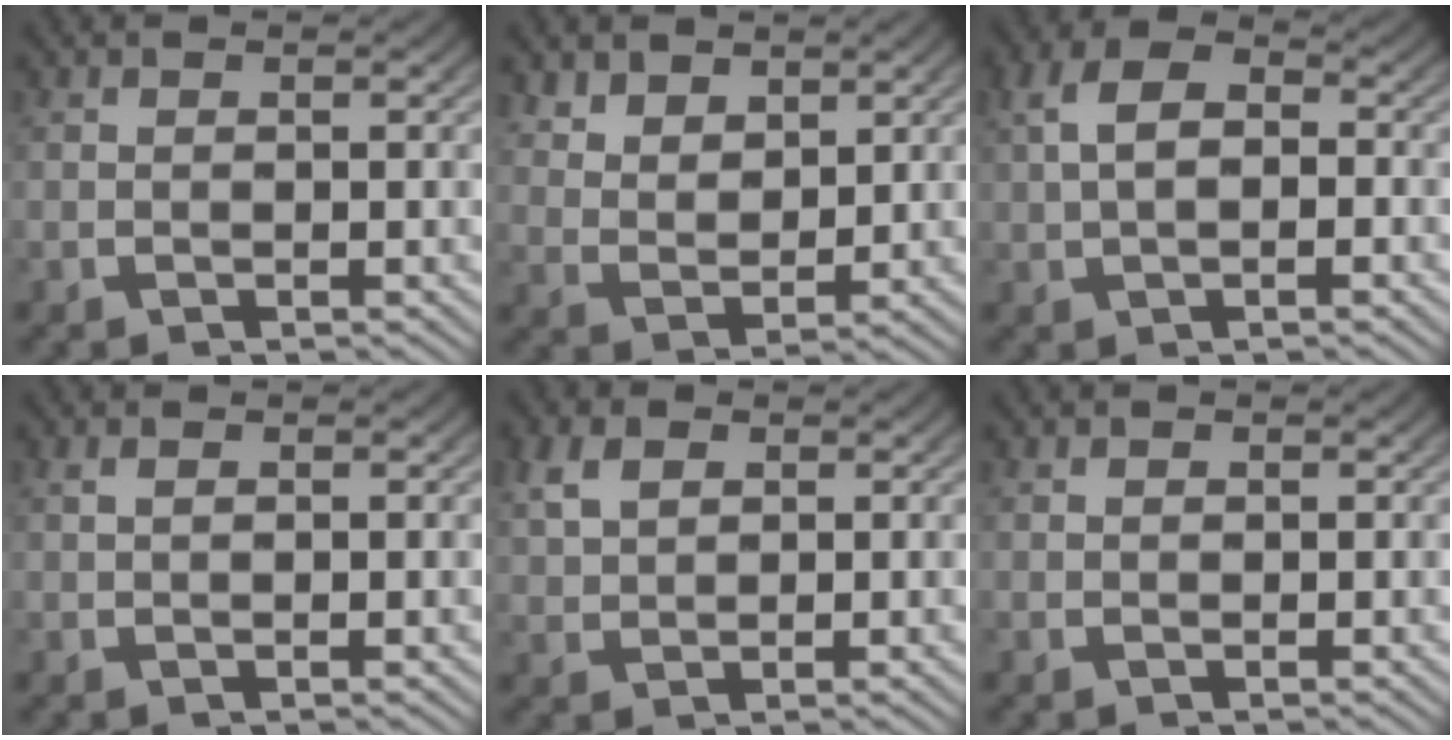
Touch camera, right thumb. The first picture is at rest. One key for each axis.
{"total": 3.6, "fx": 2.1, "fy": 2.2, "fz": 2.0, "tx": -0.039, "ty": -0.016, "tz": 0.051}
{"total": 5.3, "fx": 0.9, "fy": 3.5, "fz": 3.9, "tx": -0.064, "ty": 0.008, "tz": 0.010}
{"total": 1.0, "fx": 0.5, "fy": 0.5, "fz": 0.7, "tx": -0.011, "ty": 0.003, "tz": 0.011}
{"total": 3.3, "fx": 1.7, "fy": 2.1, "fz": 1.9, "tx": -0.040, "ty": -0.001, "tz": 0.039}
{"total": 0.6, "fx": 0.3, "fy": 0.5, "fz": 0.3, "tx": -0.005, "ty": -0.002, "tz": 0.008}